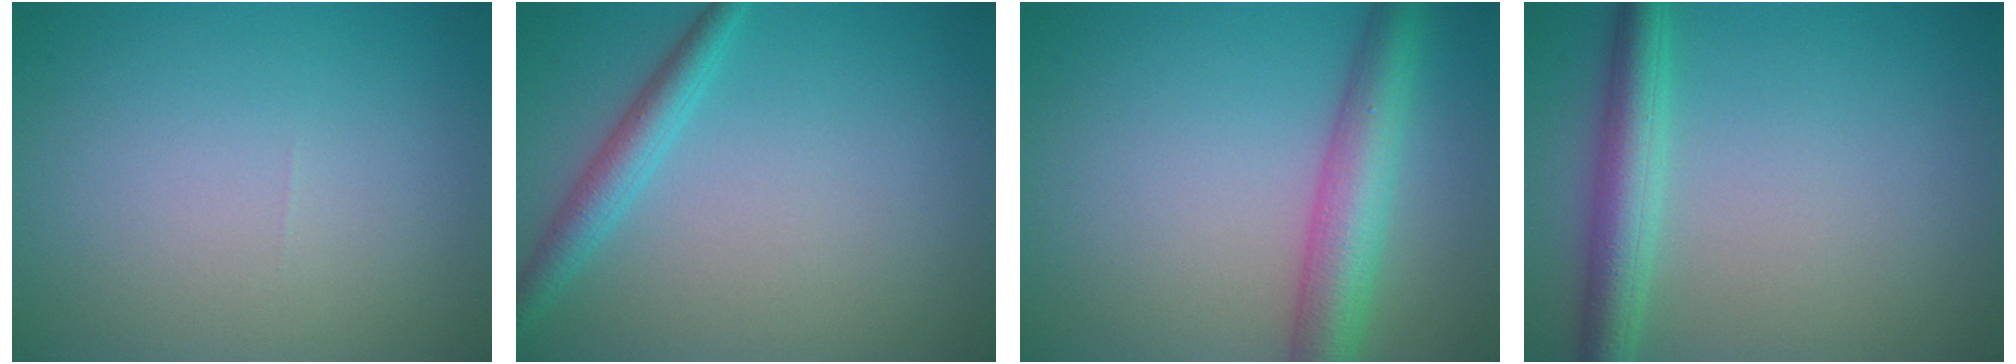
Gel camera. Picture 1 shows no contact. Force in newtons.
{"total": 2.7, "press": 2.7, "slide": 0.1}
{"total": 5.6, "press": 5.6, "slide": 0.2}
{"total": 4.1, "press": 4.1, "slide": 0.1}